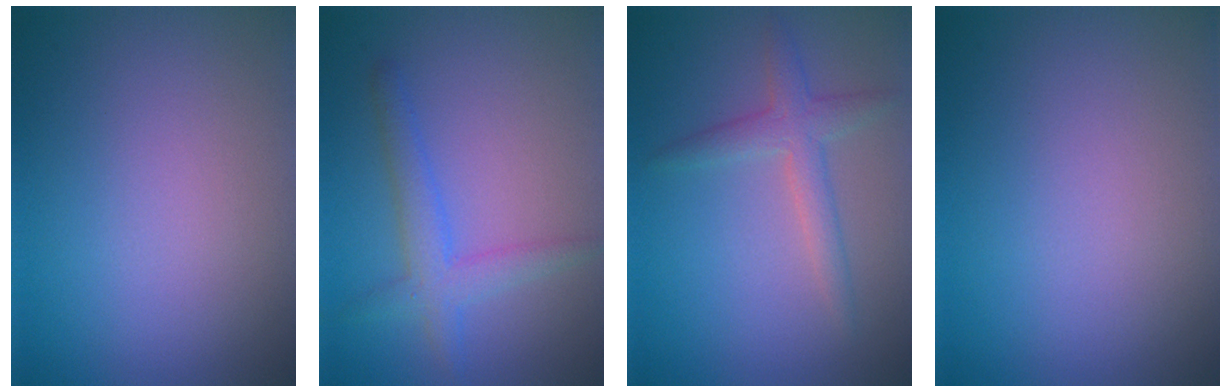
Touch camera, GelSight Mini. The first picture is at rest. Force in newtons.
{"total": 2.9, "press": 2.9, "slide": 0.1}
{"total": 2.5, "press": 2.5, "slide": 0.1}
{"total": 0.0}